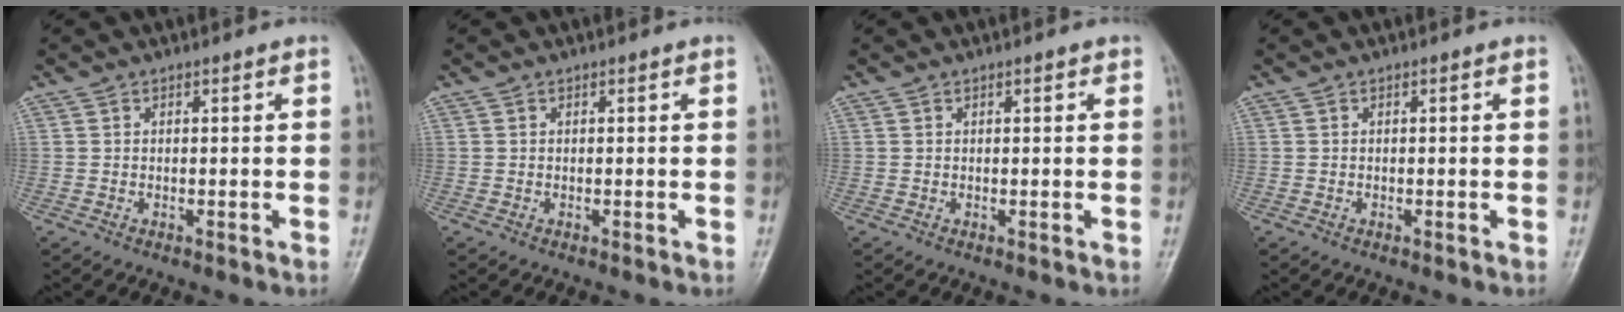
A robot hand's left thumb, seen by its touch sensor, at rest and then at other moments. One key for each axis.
{"total": 0.0}
{"total": 0.6, "fx": 0.3, "fy": 0.2, "fz": 0.5, "tx": -0.007, "ty": 0.000, "tz": 0.003}
{"total": 0.0}